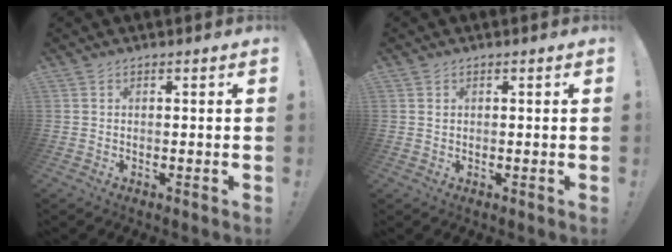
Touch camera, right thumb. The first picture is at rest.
{"total": 0.7, "force": [0.6, 0.4, -0.2], "torque": [0.010, -0.001, 0.009]}